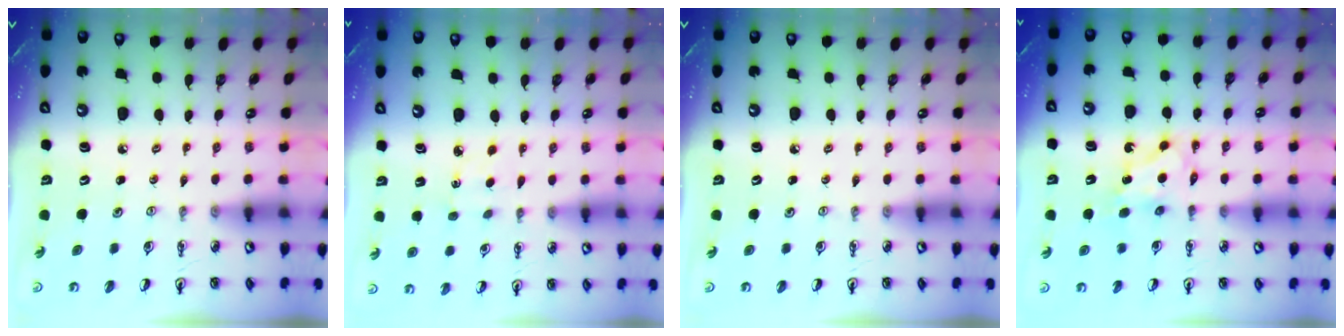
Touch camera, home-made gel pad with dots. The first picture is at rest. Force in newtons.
{"total": 2.4, "press": 2.3, "slide": 0.3}
{"total": 0.0}
{"total": 7.0, "press": 6.9, "slide": 1.1}